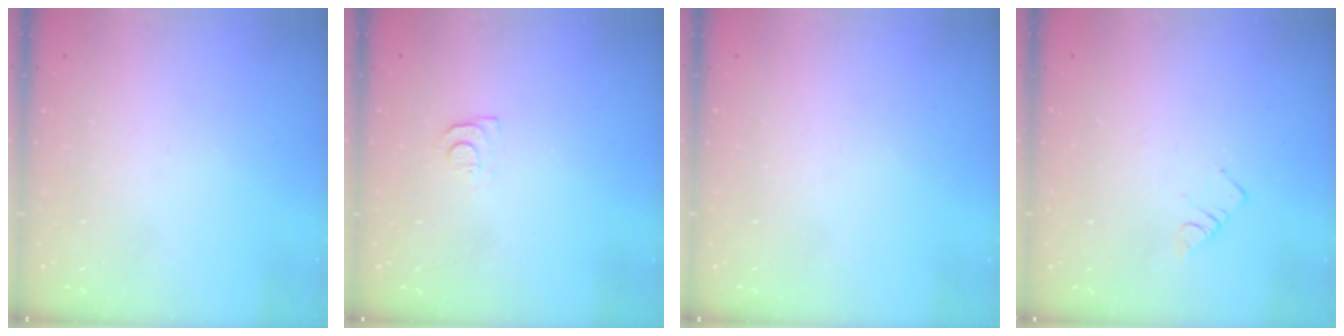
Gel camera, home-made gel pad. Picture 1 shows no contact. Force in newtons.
{"total": 6.9, "press": 6.9, "slide": 0.5}
{"total": 0.0}
{"total": 3.5, "press": 3.5, "slide": 0.4}